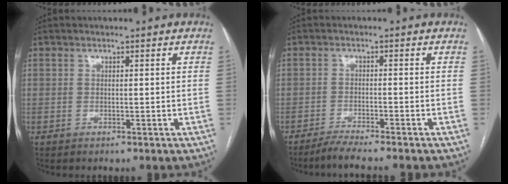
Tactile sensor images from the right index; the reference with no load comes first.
{"total": 4.7, "force": [-4.2, -0.7, 1.9], "torque": [-0.030, -0.015, -0.074]}